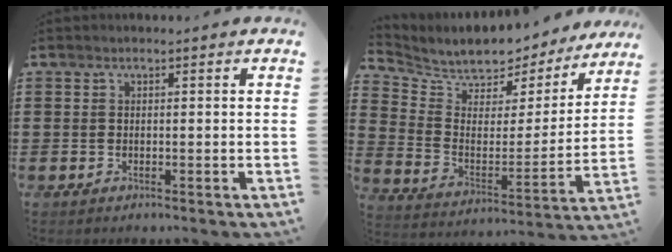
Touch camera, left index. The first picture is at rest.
{"total": 6.1, "force": [5.9, 1.6, 0.0], "torque": [-0.036, -0.057, 0.097]}